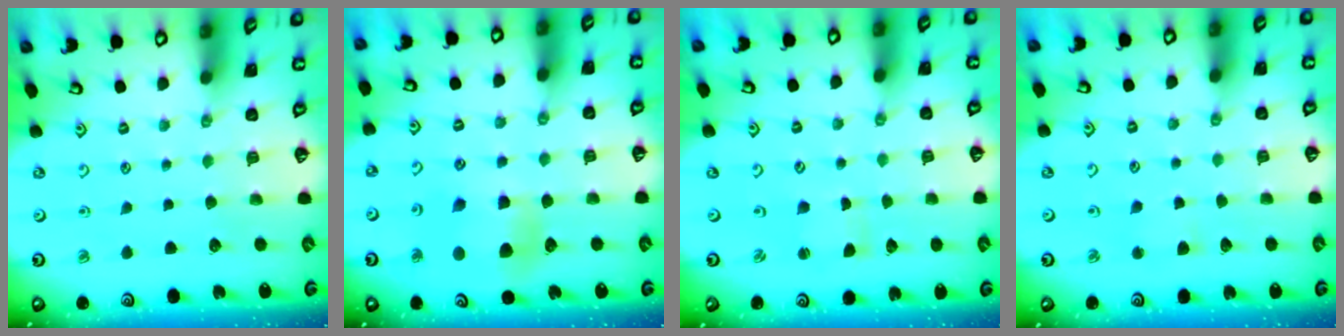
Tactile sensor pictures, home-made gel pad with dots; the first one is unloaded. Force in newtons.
{"total": 7.6, "press": 7.5, "slide": 1.0}
{"total": 1.5, "press": 1.5, "slide": 0.1}
{"total": 2.9, "press": 2.8, "slide": 0.4}